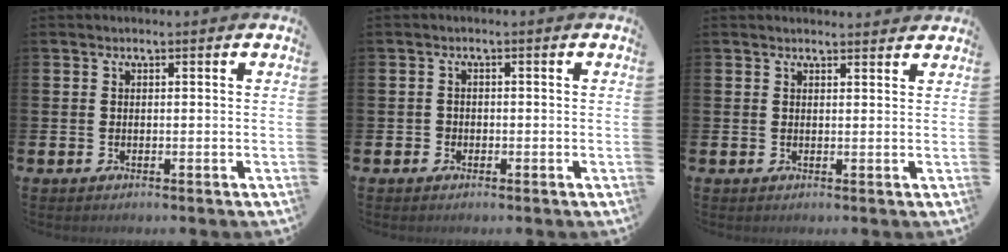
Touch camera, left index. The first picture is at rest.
{"total": 1.1, "force": [-0.5, 1.0, 0.1], "torque": [0.001, 0.003, -0.014]}
{"total": 1.4, "force": [1.4, 0.2, 0.0], "torque": [0.010, -0.009, 0.024]}